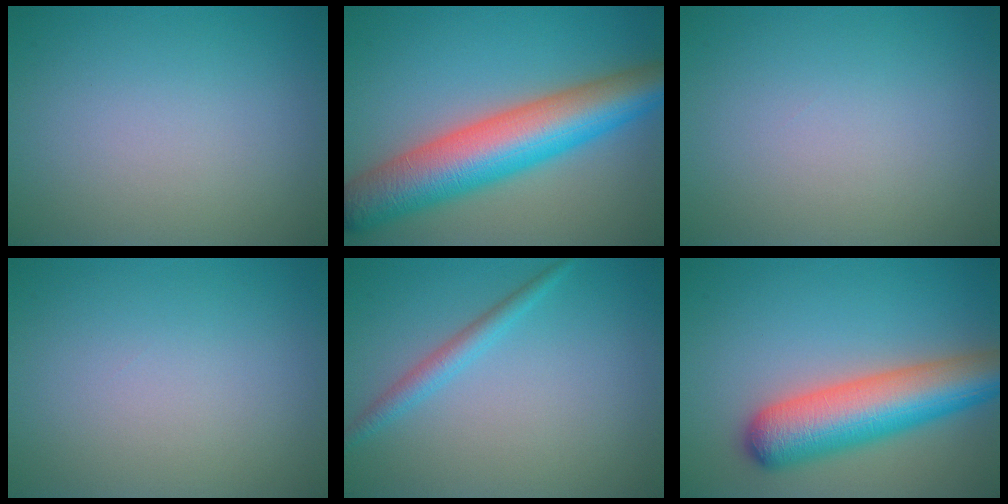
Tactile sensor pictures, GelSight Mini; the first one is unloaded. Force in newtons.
{"total": 10.5, "press": 10.5, "slide": 0.3}
{"total": 0.0}
{"total": 0.0}
{"total": 1.9, "press": 1.9, "slide": 0.1}
{"total": 8.6, "press": 8.6, "slide": 0.4}